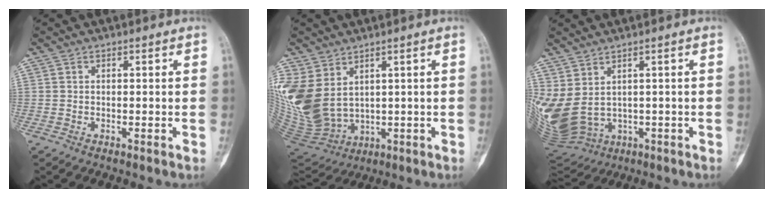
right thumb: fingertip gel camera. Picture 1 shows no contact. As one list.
[{"total": 15.1, "force": [4.0, 10.8, 9.8], "torque": [-0.230, -0.020, 0.115]}, {"total": 15.6, "force": [0.3, 10.7, 11.3], "torque": [-0.283, -0.006, 0.044]}]